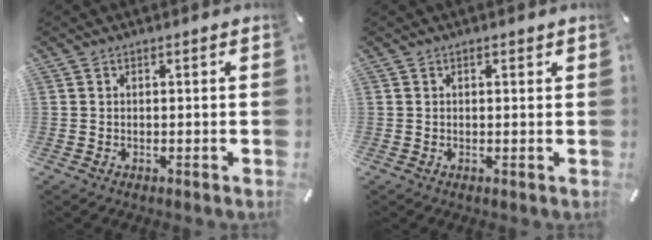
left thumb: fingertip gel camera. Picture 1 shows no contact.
{"total": 0.5, "force": [0.2, 0.4, 0.3], "torque": [0.002, 0.000, 0.001]}